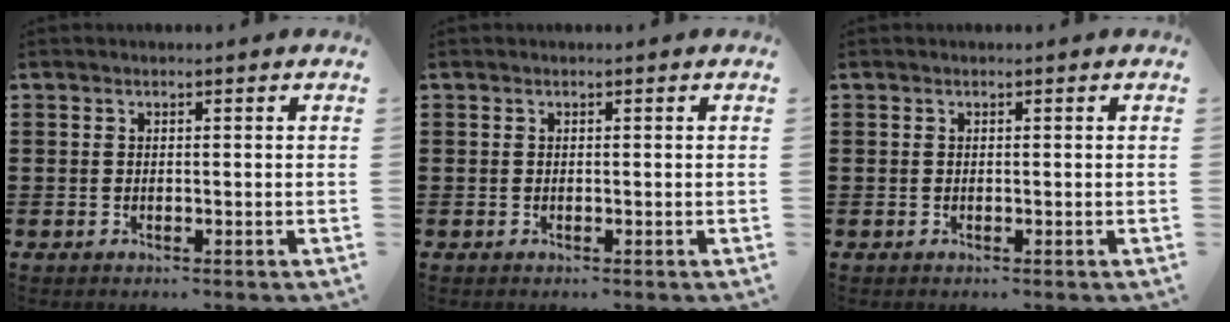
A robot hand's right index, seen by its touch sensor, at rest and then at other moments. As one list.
[{"total": 0.0}, {"total": 0.0}]